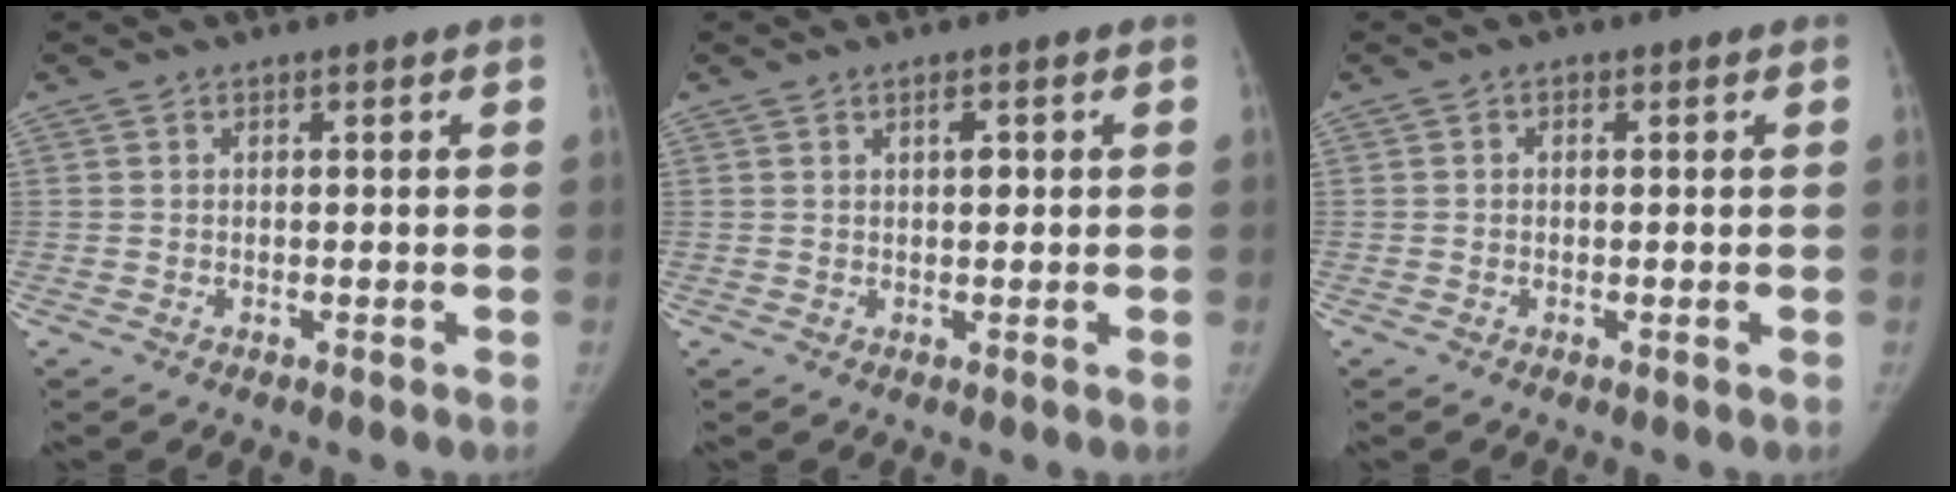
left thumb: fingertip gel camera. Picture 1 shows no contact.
{"total": 1.9, "force": [0.6, 0.9, 1.6], "torque": [-0.021, 0.001, 0.008]}
{"total": 0.6, "force": [0.0, 0.4, 0.3], "torque": [-0.004, 0.000, -0.004]}